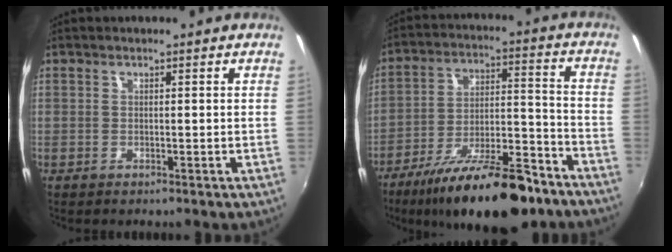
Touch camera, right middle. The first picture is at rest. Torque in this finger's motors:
{"motor_torque": [1.16, -0.98, 0.94, 0.17]}